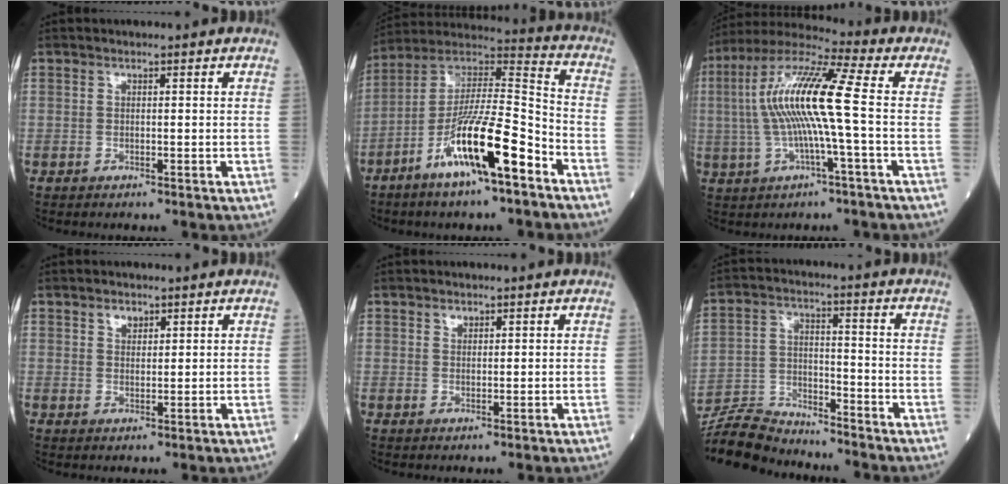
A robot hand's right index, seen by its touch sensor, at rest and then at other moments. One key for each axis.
{"total": 16.1, "fx": -8.1, "fy": 1.9, "fz": 13.8, "tx": -0.258, "ty": -0.004, "tz": -0.145}
{"total": 13.7, "fx": 0.0, "fy": 0.3, "fz": 13.7, "tx": -0.273, "ty": 0.021, "tz": -0.011}
{"total": 2.0, "fx": 1.3, "fy": 1.2, "fz": 1.0, "tx": -0.015, "ty": 0.001, "tz": 0.023}
{"total": 1.1, "fx": 0.8, "fy": 0.7, "fz": 0.4, "tx": -0.005, "ty": -0.003, "tz": 0.012}
{"total": 9.6, "fx": -9.5, "fy": 0.8, "fz": 0.9, "tx": -0.025, "ty": 0.004, "tz": -0.182}